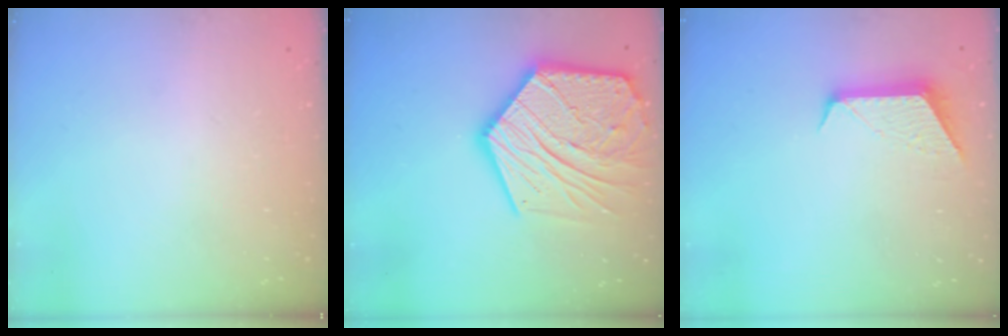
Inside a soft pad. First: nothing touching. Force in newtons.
{"total": 25.6, "press": 25.5, "slide": 2.3}
{"total": 9.4, "press": 9.4, "slide": 0.5}